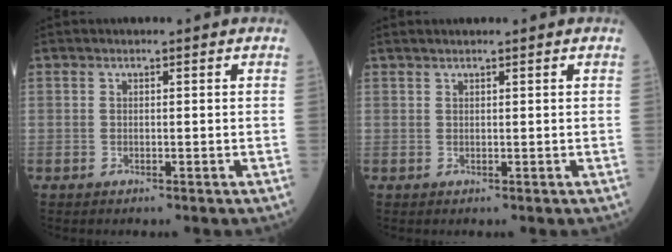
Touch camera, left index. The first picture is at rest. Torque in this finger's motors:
{"motor_torque": [0.01, 0.27, -0.06, -0.01]}